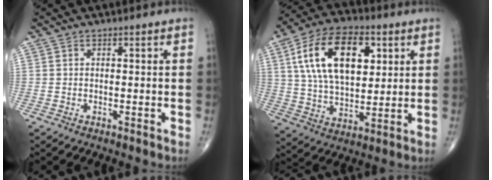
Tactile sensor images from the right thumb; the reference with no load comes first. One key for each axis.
{"total": 20.0, "fx": 6.1, "fy": 11.1, "fz": 15.4, "tx": -0.252, "ty": -0.005, "tz": 0.109}